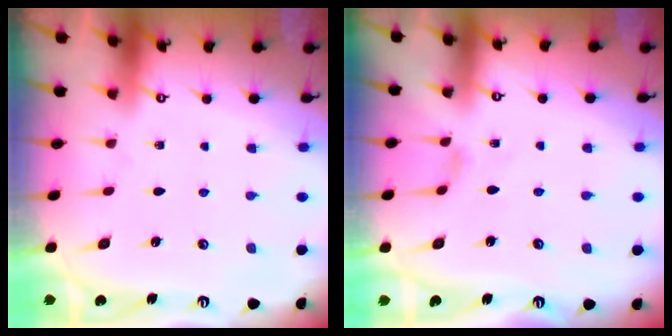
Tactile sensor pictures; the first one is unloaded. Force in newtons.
{"total": 1.4, "press": 1.3, "slide": 0.4}